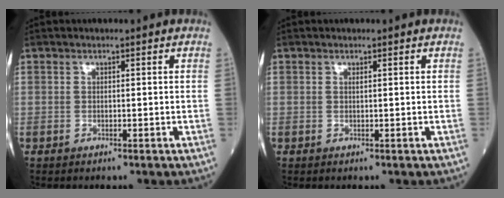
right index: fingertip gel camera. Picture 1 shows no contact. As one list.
[{"total": 0.0}]